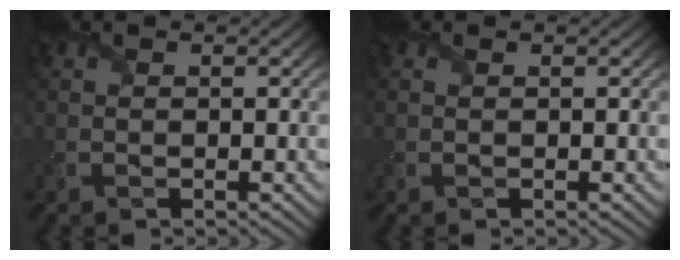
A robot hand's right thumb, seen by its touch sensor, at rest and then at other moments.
{"total": 0.0}